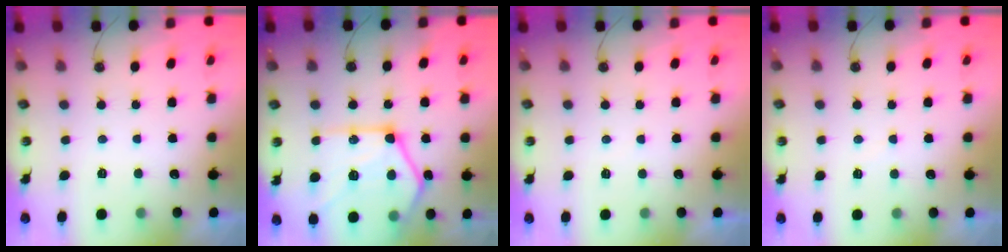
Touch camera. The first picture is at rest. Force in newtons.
{"total": 24.2, "press": 24.1, "slide": 1.8}
{"total": 3.1, "press": 3.1, "slide": 0.3}
{"total": 2.8, "press": 2.8, "slide": 0.3}